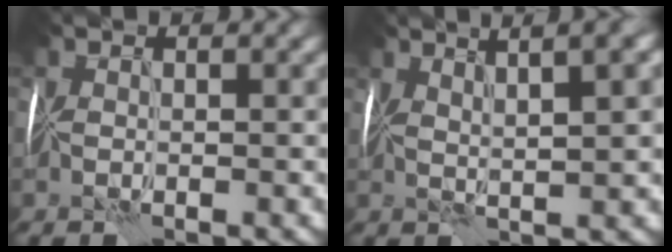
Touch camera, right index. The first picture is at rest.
{"total": 6.5, "force": [3.6, 1.4, 5.2], "torque": [-0.058, 0.031, 0.032]}